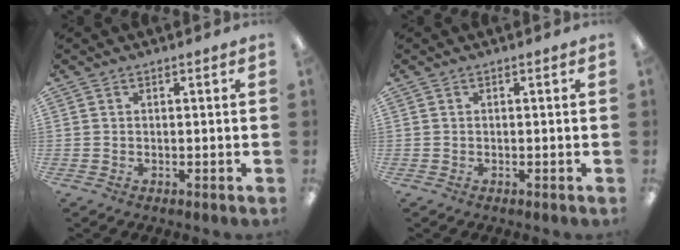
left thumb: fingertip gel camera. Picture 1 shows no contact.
{"total": 0.0}